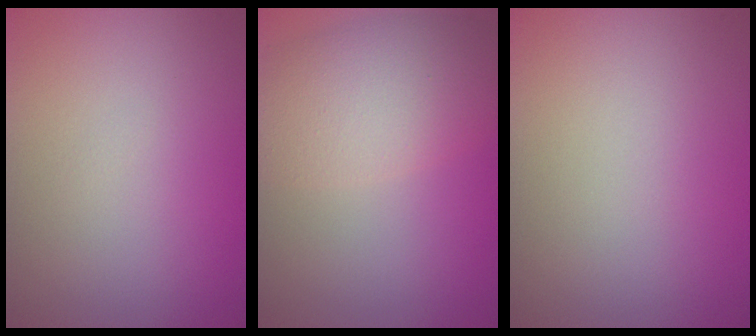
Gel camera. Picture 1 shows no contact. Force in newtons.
{"total": 6.1, "press": 6.1, "slide": 0.3}
{"total": 0.0}